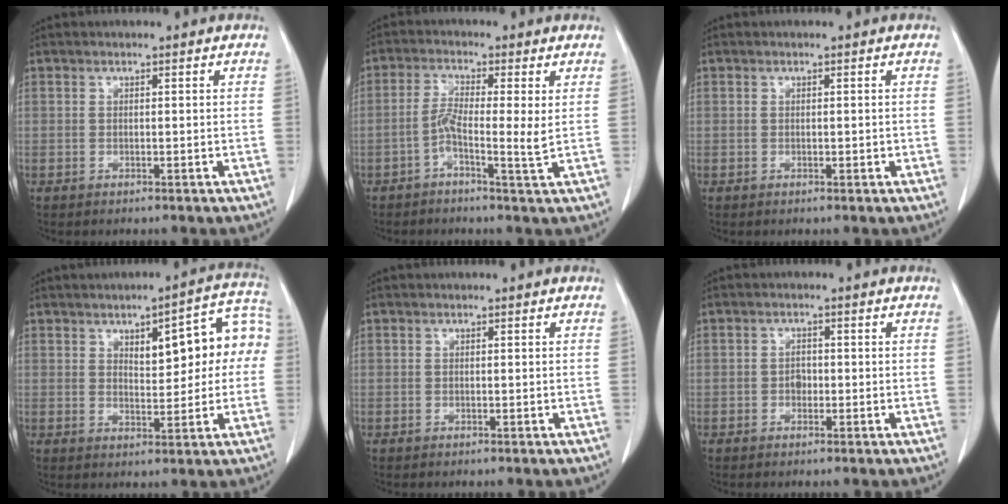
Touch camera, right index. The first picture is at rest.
{"total": 4.7, "force": [-0.8, -0.1, 4.7], "torque": [-0.091, 0.003, -0.020]}
{"total": 0.8, "force": [-0.1, 0.4, 0.7], "torque": [-0.011, 0.002, 0.000]}
{"total": 11.1, "force": [2.2, 4.0, 10.1], "torque": [-0.124, 0.040, 0.032]}
{"total": 0.0}
{"total": 1.5, "force": [-0.4, 1.1, 1.0], "torque": [-0.013, 0.005, -0.007]}